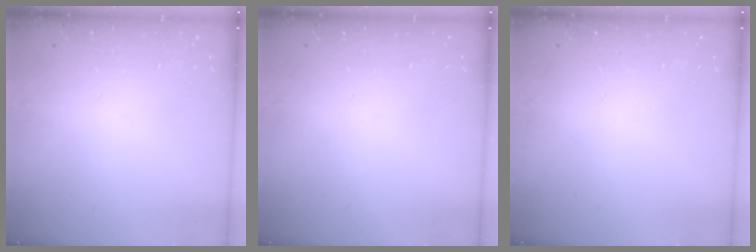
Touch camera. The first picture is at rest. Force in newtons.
{"total": 0.0}
{"total": 0.0}